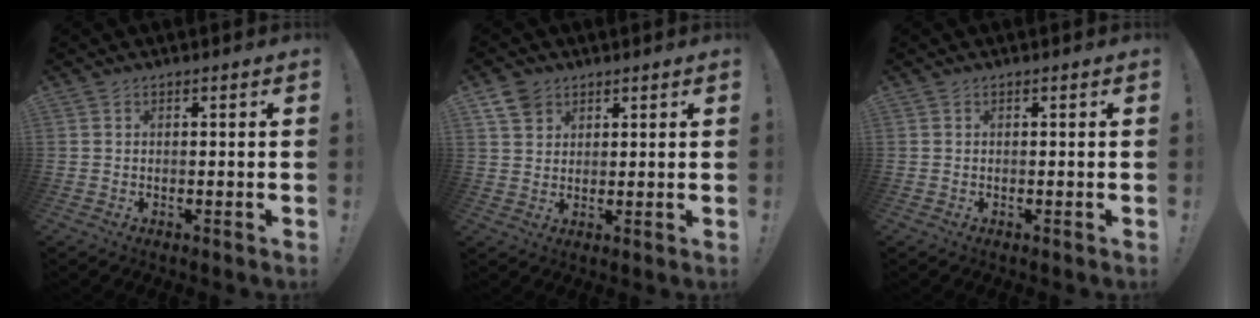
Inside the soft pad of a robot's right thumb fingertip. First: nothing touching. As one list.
[{"total": 5.8, "force": [3.8, 4.0, 1.8], "torque": [-0.029, -0.020, 0.073]}, {"total": 0.0}]